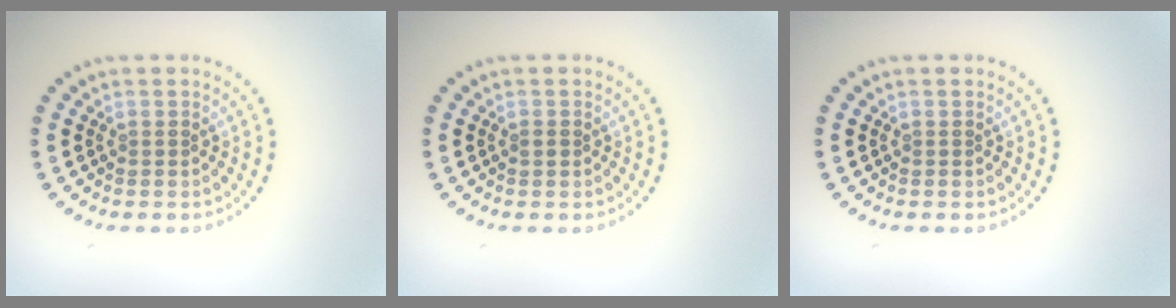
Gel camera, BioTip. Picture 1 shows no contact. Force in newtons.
{"total": 0.5, "press": 0.5, "slide": 0.0}
{"total": 0.0}